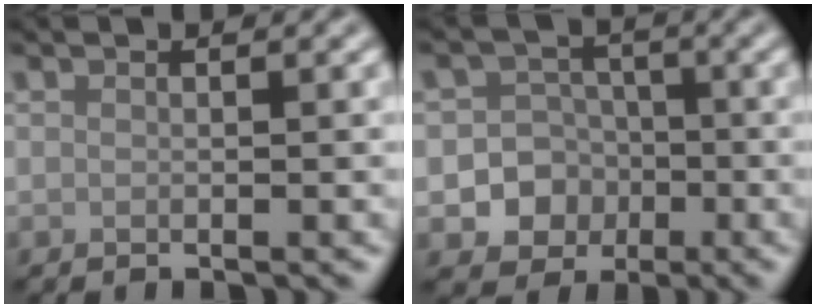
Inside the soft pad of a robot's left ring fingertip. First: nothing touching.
{"total": 6.2, "force": [-1.8, 5.7, 1.4], "torque": [-0.001, 0.005, -0.050]}